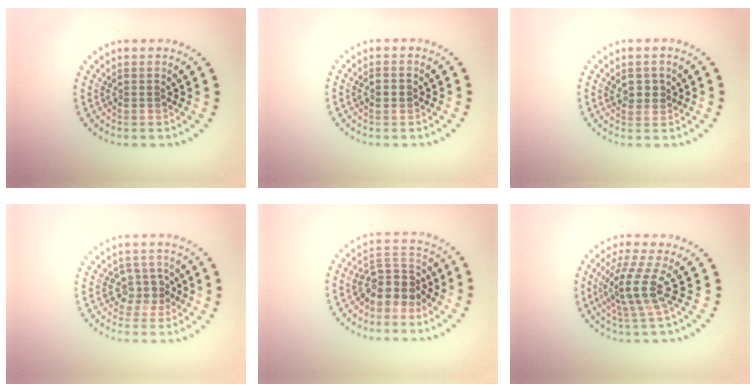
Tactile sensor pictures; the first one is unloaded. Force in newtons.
{"total": 1.6, "press": 1.6, "slide": 0.3}
{"total": 1.3, "press": 1.2, "slide": 0.5}
{"total": 2.2, "press": 1.9, "slide": 1.2}
{"total": 3.9, "press": 3.4, "slide": 1.8}
{"total": 3.9, "press": 2.9, "slide": 2.6}